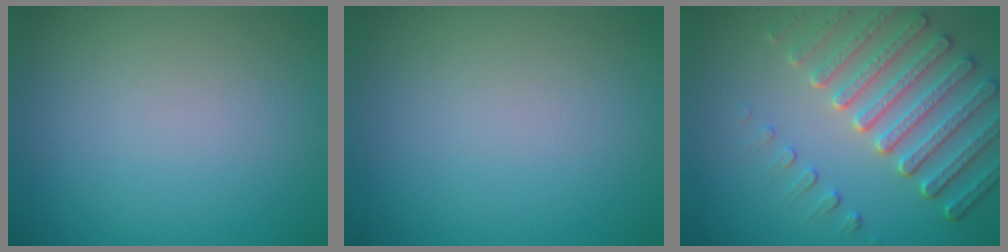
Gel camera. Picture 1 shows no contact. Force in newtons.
{"total": 0.0}
{"total": 6.2, "press": 5.1, "slide": 3.5}